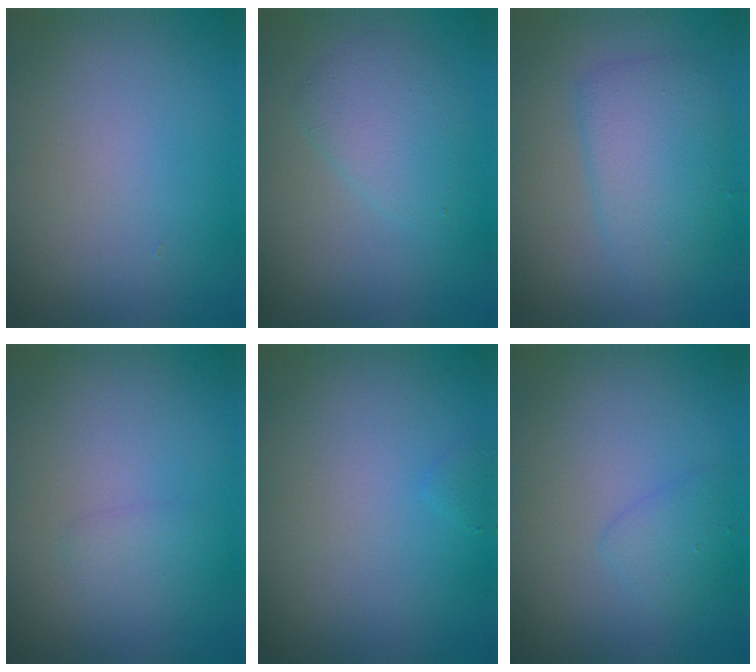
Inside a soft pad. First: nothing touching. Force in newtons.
{"total": 2.6, "press": 2.6, "slide": 0.2}
{"total": 3.5, "press": 3.5, "slide": 0.1}
{"total": 0.9, "press": 0.9, "slide": 0.1}
{"total": 0.5, "press": 0.5, "slide": 0.0}
{"total": 1.3, "press": 1.3, "slide": 0.1}